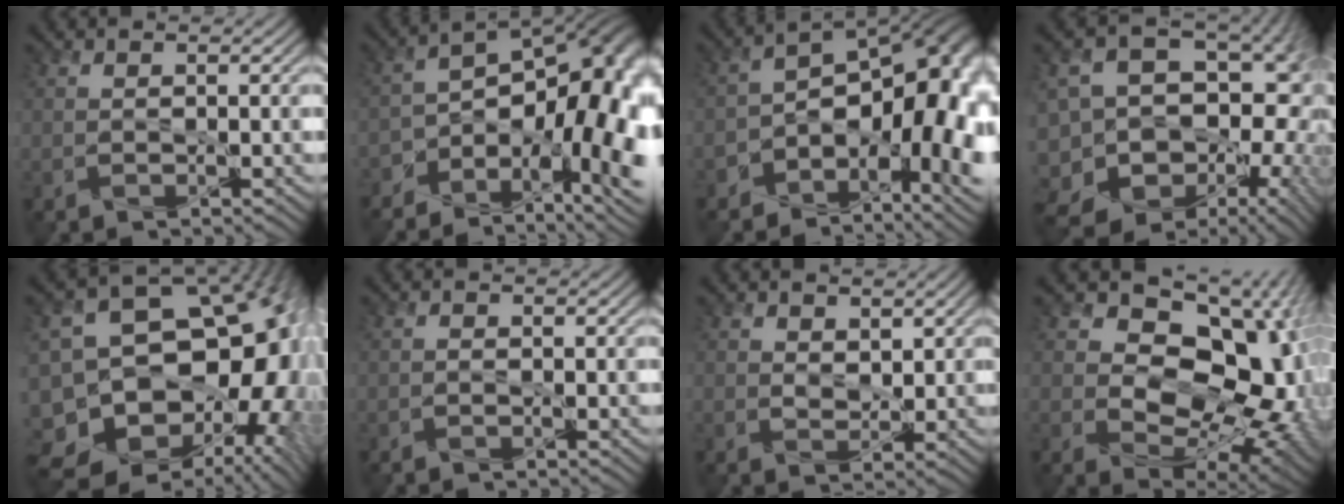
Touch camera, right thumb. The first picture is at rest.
{"total": 15.3, "force": [-6.3, 7.6, 11.7], "torque": [-0.155, -0.025, -0.080]}
{"total": 15.4, "force": [-4.4, 8.6, 11.9], "torque": [-0.153, -0.017, -0.061]}
{"total": 17.5, "force": [-7.9, 10.7, 11.3], "torque": [-0.177, 0.025, -0.080]}
{"total": 20.5, "force": [-8.9, 13.4, 12.8], "torque": [-0.220, 0.000, -0.106]}
{"total": 0.6, "force": [-0.5, 0.2, 0.1], "torque": [-0.002, -0.001, -0.011]}
{"total": 2.7, "force": [1.3, 1.7, 1.6], "torque": [-0.044, -0.006, 0.017]}
{"total": 16.4, "force": [1.7, 11.6, 11.5], "torque": [-0.141, 0.008, 0.028]}